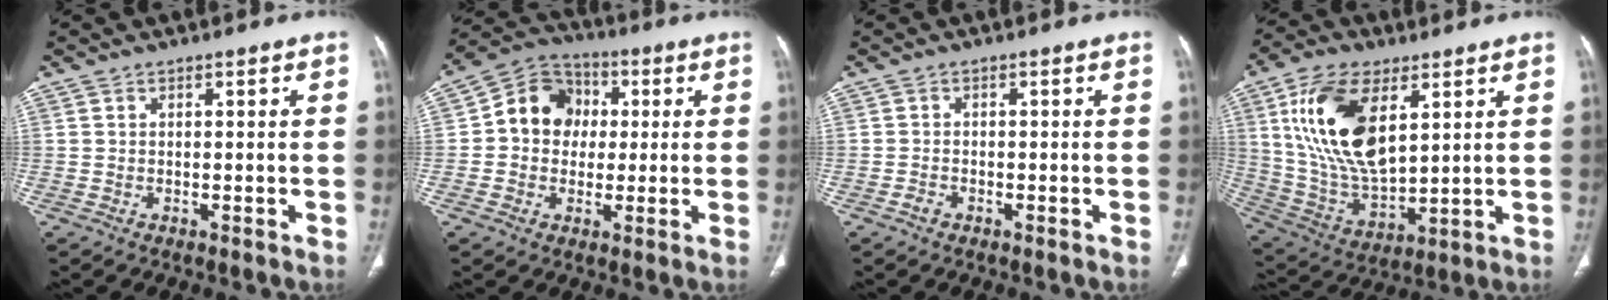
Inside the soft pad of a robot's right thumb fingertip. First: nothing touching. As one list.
[{"total": 10.9, "force": [1.0, 9.5, 5.2], "torque": [-0.055, 0.023, 0.004]}, {"total": 1.2, "force": [-0.8, 0.7, 0.5], "torque": [-0.014, 0.004, -0.016]}, {"total": 19.2, "force": [6.6, 9.8, 15.1], "torque": [-0.279, -0.023, 0.132]}]